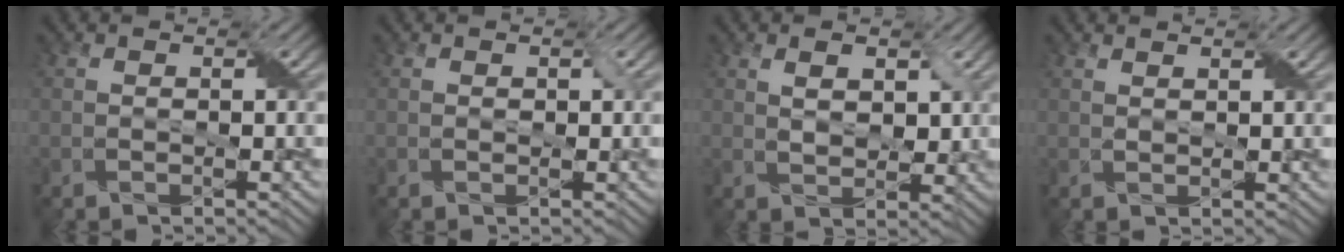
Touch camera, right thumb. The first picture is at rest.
{"total": 0.8, "force": [0.3, 0.5, 0.6], "torque": [-0.009, -0.001, 0.005]}
{"total": 4.0, "force": [1.6, 2.3, 2.8], "torque": [-0.053, -0.007, 0.031]}
{"total": 1.1, "force": [1.0, 0.1, 0.5], "torque": [-0.013, -0.003, 0.020]}